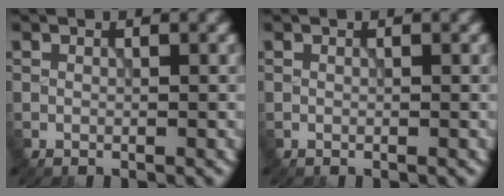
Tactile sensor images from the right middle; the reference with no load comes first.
{"total": 0.0}